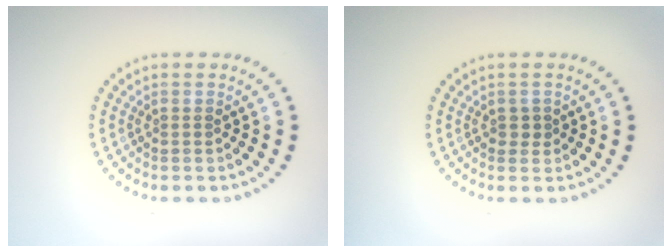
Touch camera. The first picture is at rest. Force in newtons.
{"total": 1.0, "press": 1.0, "slide": 0.2}